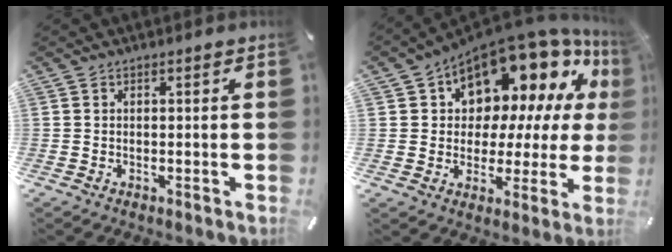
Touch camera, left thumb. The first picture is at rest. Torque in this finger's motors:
{"motor_torque": [2.51, 2.50, 2.13, -0.64, 0.27]}